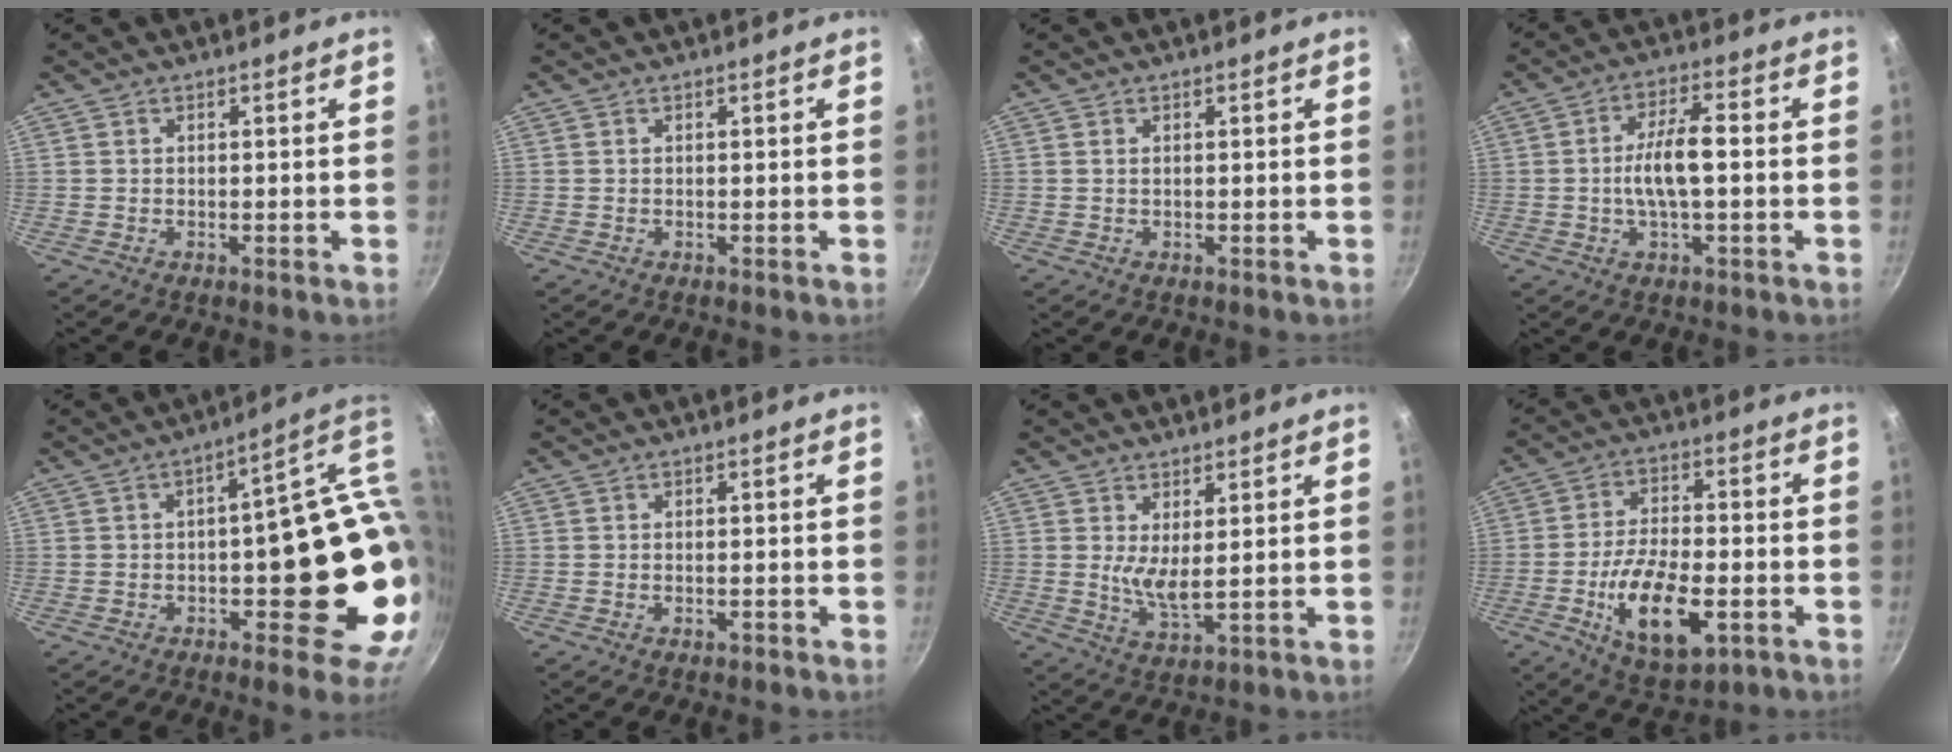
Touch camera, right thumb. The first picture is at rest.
{"total": 0.0}
{"total": 0.5, "force": [0.2, 0.3, 0.4], "torque": [-0.008, 0.000, 0.003]}
{"total": 8.2, "force": [-0.5, 2.7, 7.7], "torque": [-0.141, 0.020, -0.012]}
{"total": 19.2, "force": [0.4, 7.7, 17.5], "torque": [-0.170, 0.004, 0.017]}
{"total": 1.0, "force": [-0.6, 0.4, 0.7], "torque": [-0.012, 0.003, -0.010]}
{"total": 5.1, "force": [1.4, 1.6, 4.6], "torque": [-0.082, -0.030, 0.030]}
{"total": 15.1, "force": [-4.6, 6.9, 12.5], "torque": [-0.210, 0.015, -0.074]}